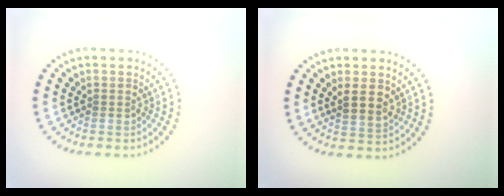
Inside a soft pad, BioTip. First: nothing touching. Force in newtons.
{"total": 2.6, "press": 2.4, "slide": 0.8}